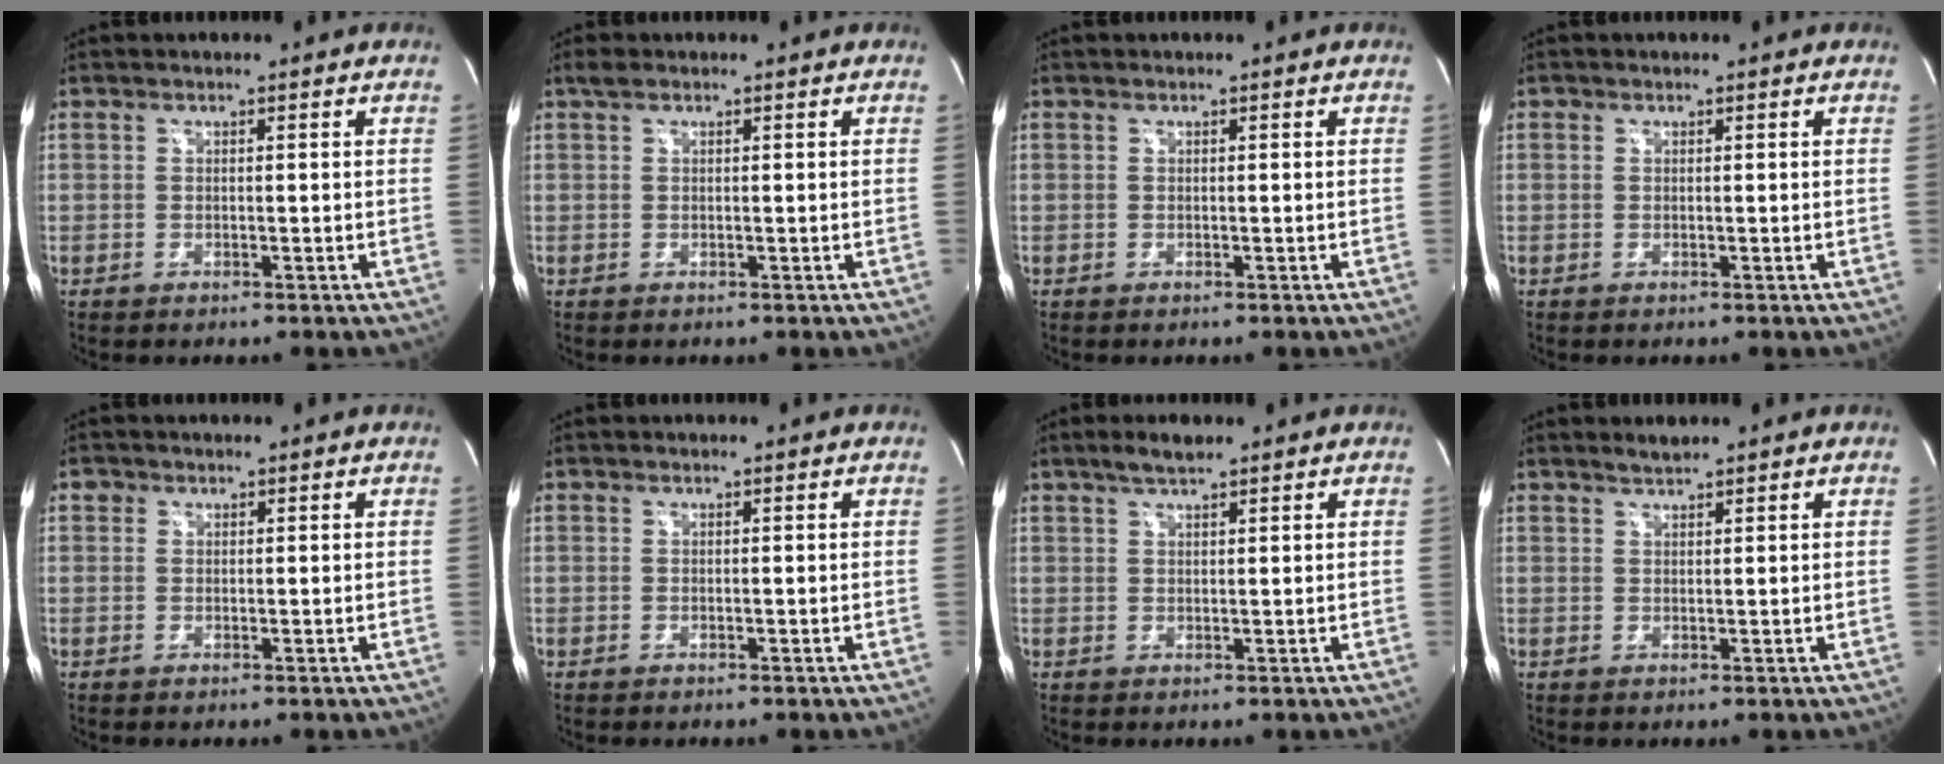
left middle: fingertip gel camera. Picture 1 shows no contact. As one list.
[{"total": 1.1, "force": [0.8, 0.4, 0.6], "torque": [-0.012, 0.012, 0.016]}, {"total": 0.0}, {"total": 0.0}, {"total": 1.0, "force": [0.6, 0.8, 0.1], "torque": [0.008, 0.001, 0.006]}, {"total": 0.0}, {"total": 3.2, "force": [2.5, 0.5, 1.9], "torque": [-0.042, 0.006, 0.048]}, {"total": 1.5, "force": [1.5, 0.0, 0.4], "torque": [-0.011, 0.002, 0.032]}]